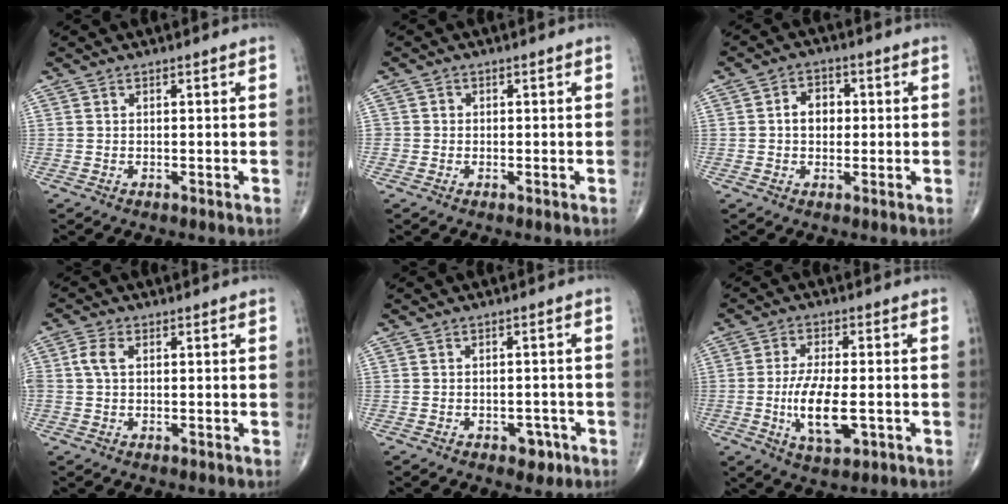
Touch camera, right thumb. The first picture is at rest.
{"total": 1.2, "force": [-0.1, 1.2, 0.1], "torque": [0.007, 0.005, -0.004]}
{"total": 5.0, "force": [0.3, 3.8, 3.2], "torque": [-0.033, 0.013, 0.000]}
{"total": 3.4, "force": [0.6, 2.0, 2.6], "torque": [-0.070, 0.010, 0.010]}
{"total": 3.2, "force": [-1.7, 2.0, 1.7], "torque": [-0.009, 0.011, -0.019]}
{"total": 9.9, "force": [-2.1, 4.0, 8.8], "torque": [-0.167, -0.004, -0.034]}